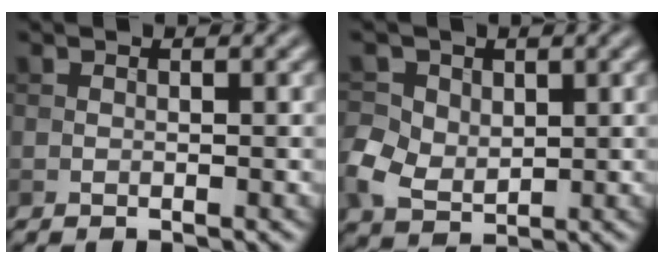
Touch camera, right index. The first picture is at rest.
{"total": 4.4, "force": [0.2, 3.7, 2.5], "torque": [-0.060, 0.000, 0.004]}